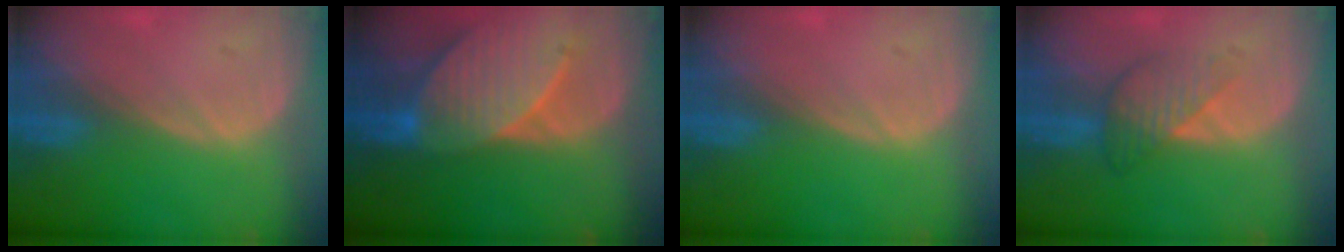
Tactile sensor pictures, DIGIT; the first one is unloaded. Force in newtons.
{"total": 9.6, "press": 8.7, "slide": 4.0}
{"total": 0.0}
{"total": 4.6, "press": 4.6, "slide": 0.2}